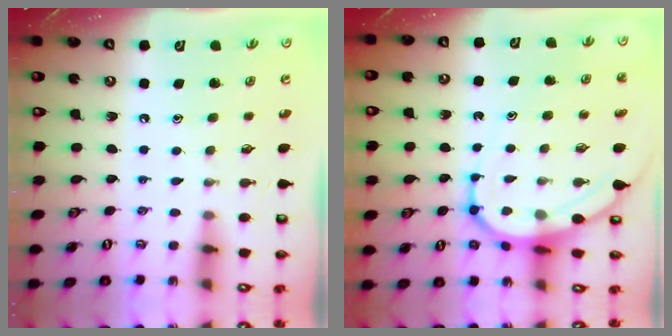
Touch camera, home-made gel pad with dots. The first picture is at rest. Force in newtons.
{"total": 9.2, "press": 9.1, "slide": 0.8}